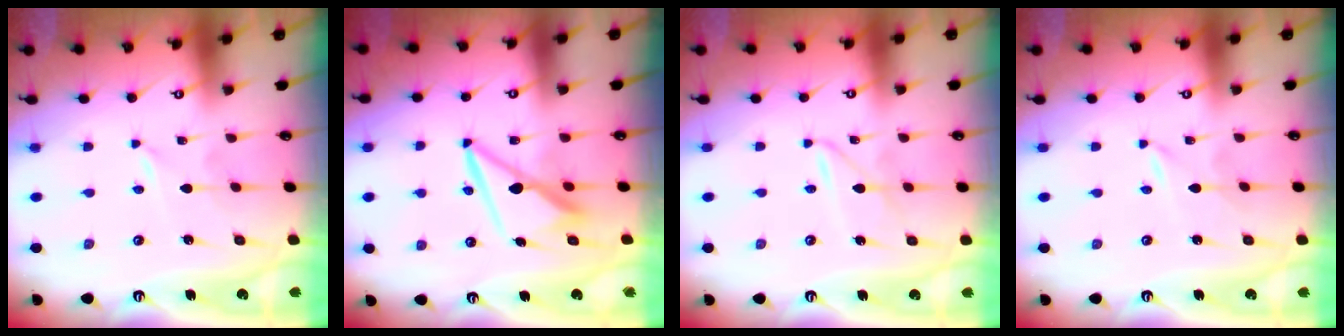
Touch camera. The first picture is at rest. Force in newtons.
{"total": 9.7, "press": 9.6, "slide": 1.2}
{"total": 2.9, "press": 2.9, "slide": 0.3}
{"total": 0.0}